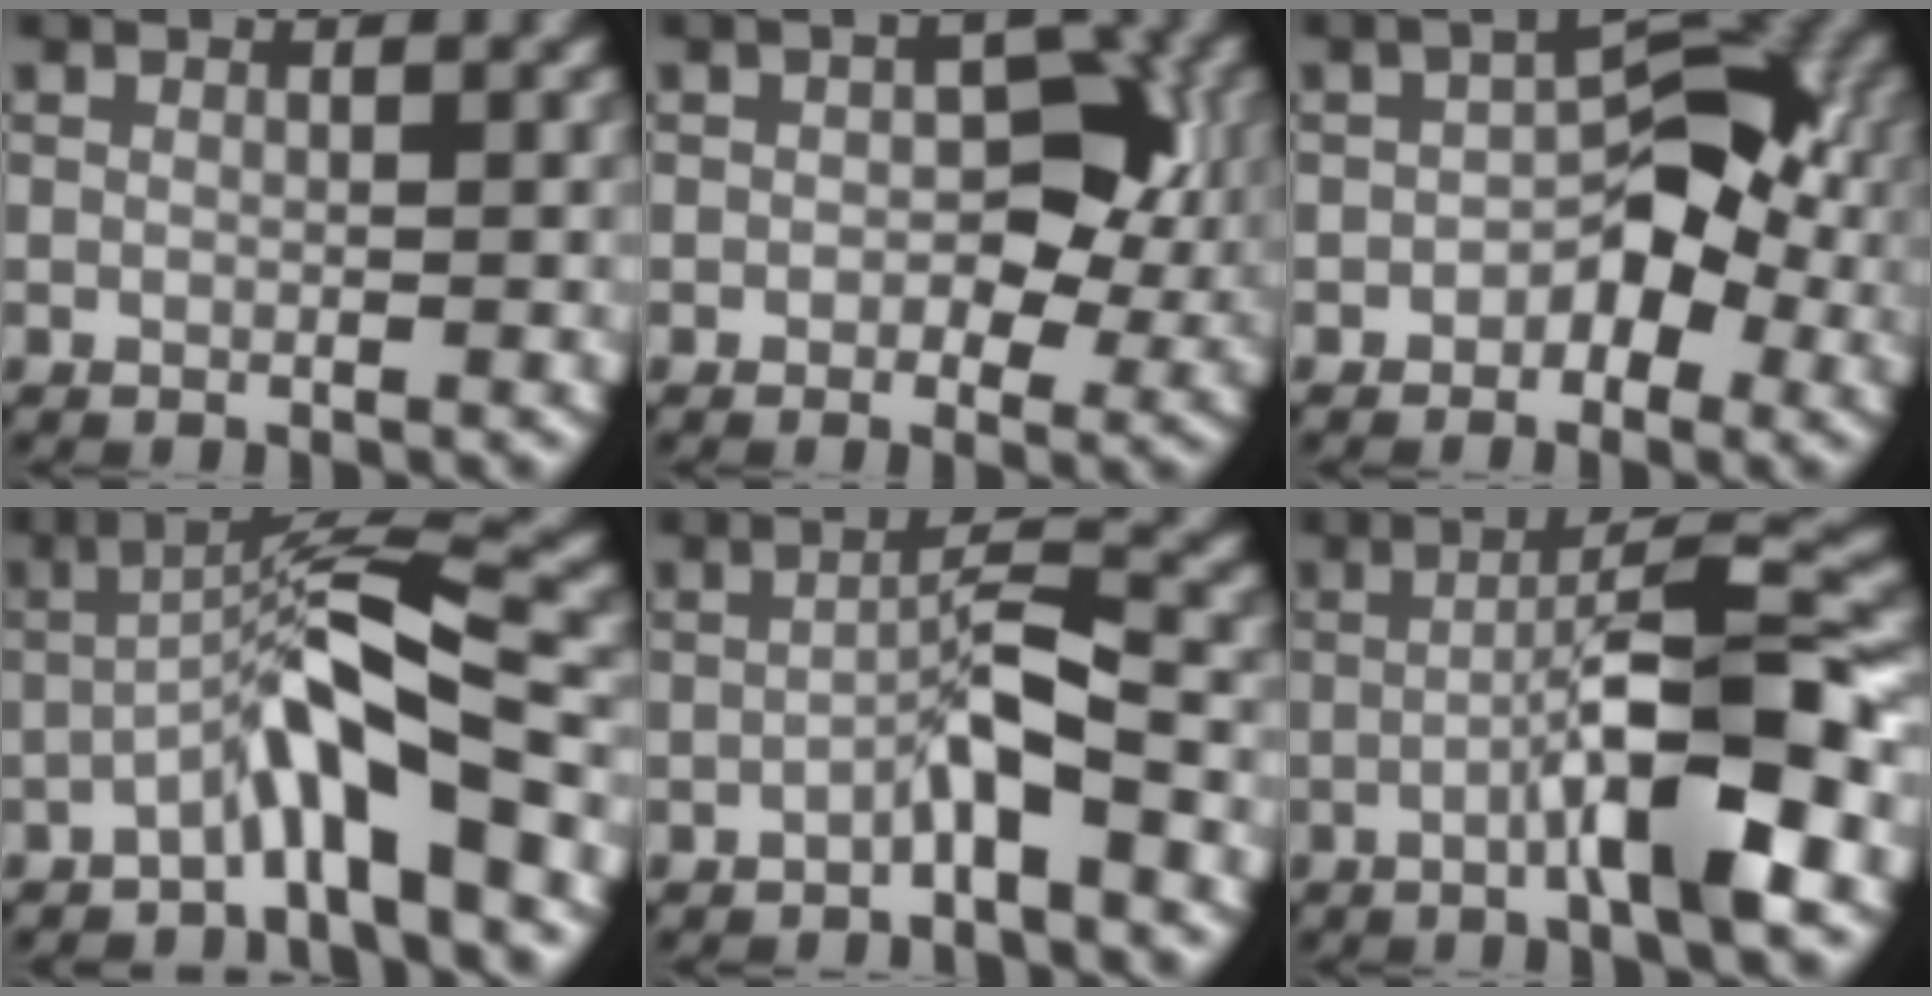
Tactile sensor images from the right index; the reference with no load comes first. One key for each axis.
{"total": 5.2, "fx": 0.2, "fy": 3.2, "fz": 4.1, "tx": -0.042, "ty": 0.000, "tz": 0.000}
{"total": 5.3, "fx": -1.4, "fy": 3.2, "fz": 4.1, "tx": -0.040, "ty": 0.011, "tz": -0.026}
{"total": 5.8, "fx": -2.4, "fy": 0.7, "fz": 5.2, "tx": -0.096, "ty": 0.026, "tz": -0.052}
{"total": 2.9, "fx": -1.5, "fy": 0.3, "fz": 2.5, "tx": -0.044, "ty": 0.018, "tz": -0.032}
{"total": 8.2, "fx": -2.3, "fy": 1.0, "fz": 7.8, "tx": -0.118, "ty": 0.018, "tz": -0.045}